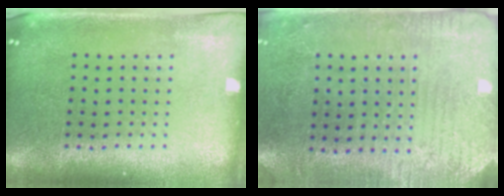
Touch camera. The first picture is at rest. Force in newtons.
{"total": 2.8, "press": 2.4, "slide": 1.4}